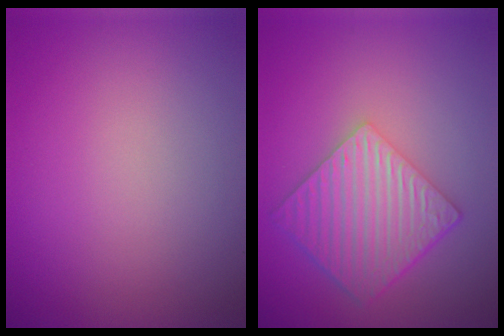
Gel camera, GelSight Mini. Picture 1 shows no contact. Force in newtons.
{"total": 6.5, "press": 4.6, "slide": 4.6}